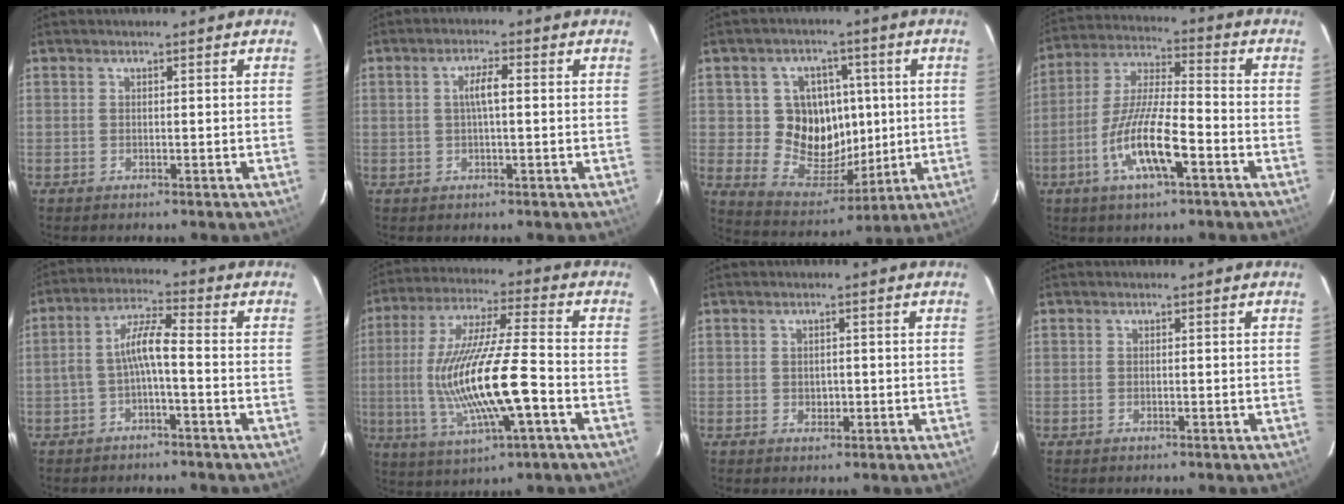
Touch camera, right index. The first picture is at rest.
{"total": 3.5, "force": [0.3, 0.7, 3.4], "torque": [-0.065, 0.007, 0.007]}
{"total": 13.1, "force": [0.9, 11.7, 6.0], "torque": [-0.124, 0.007, 0.031]}
{"total": 13.4, "force": [-5.7, 3.0, 11.8], "torque": [-0.242, -0.007, -0.111]}
{"total": 5.8, "force": [-1.9, 0.9, 5.3], "torque": [-0.119, 0.017, -0.035]}
{"total": 18.2, "force": [-3.8, 3.1, 17.6], "torque": [-0.347, -0.012, -0.061]}
{"total": 1.8, "force": [-0.2, 1.6, 0.9], "torque": [-0.012, 0.002, -0.001]}
{"total": 0.0}